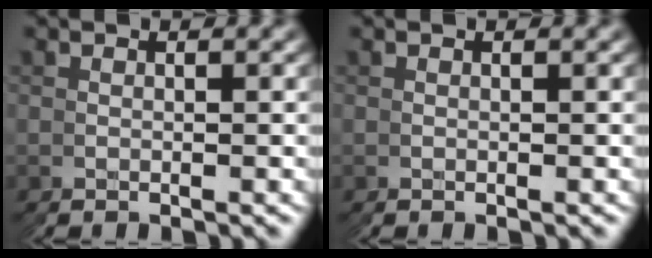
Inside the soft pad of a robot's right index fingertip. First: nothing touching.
{"total": 0.0}